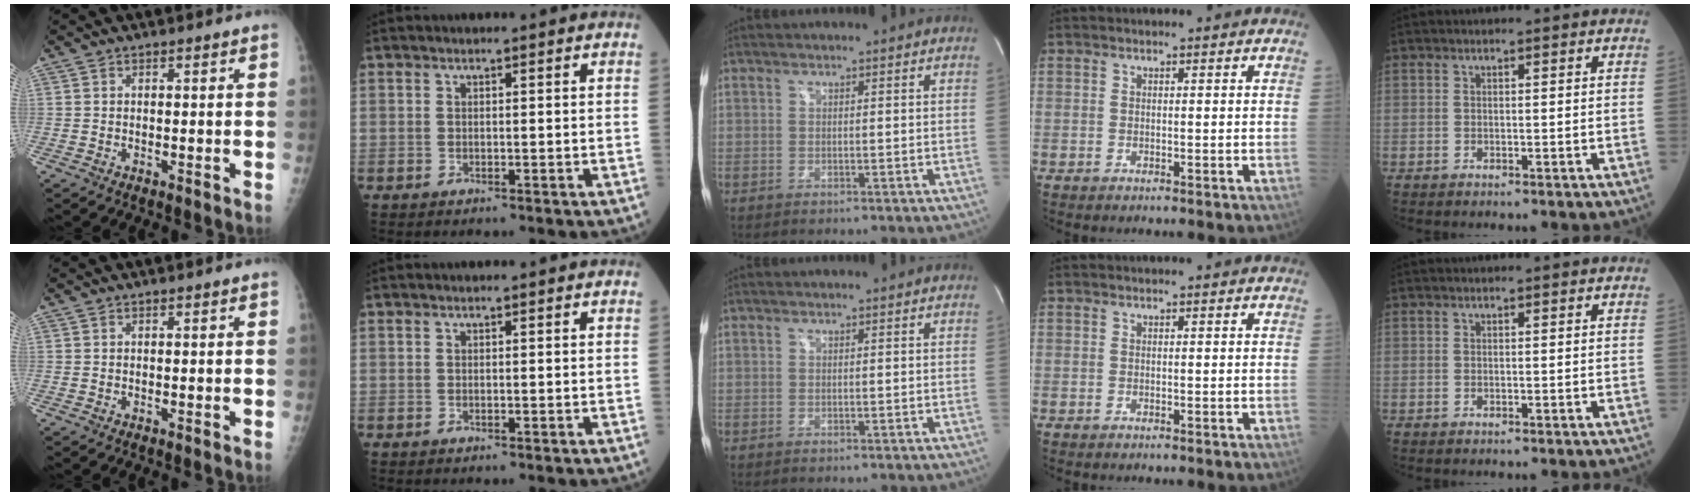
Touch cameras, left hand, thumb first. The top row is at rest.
{}